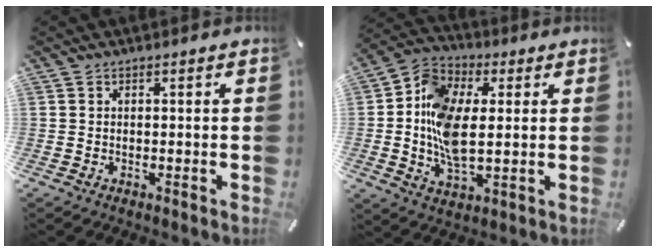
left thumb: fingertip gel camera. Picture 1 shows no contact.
{"total": 12.9, "force": [0.0, 8.2, 9.9], "torque": [-0.235, 0.000, 0.000]}